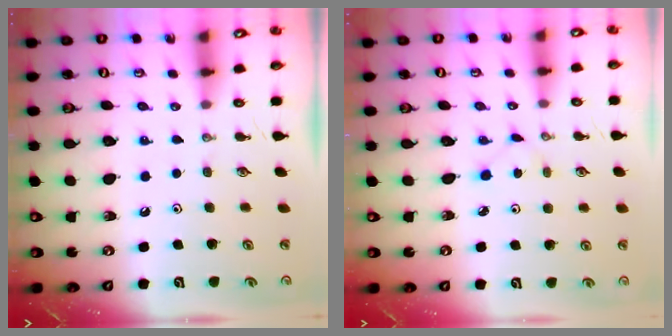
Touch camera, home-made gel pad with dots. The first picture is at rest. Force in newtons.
{"total": 1.6, "press": 1.6, "slide": 0.2}